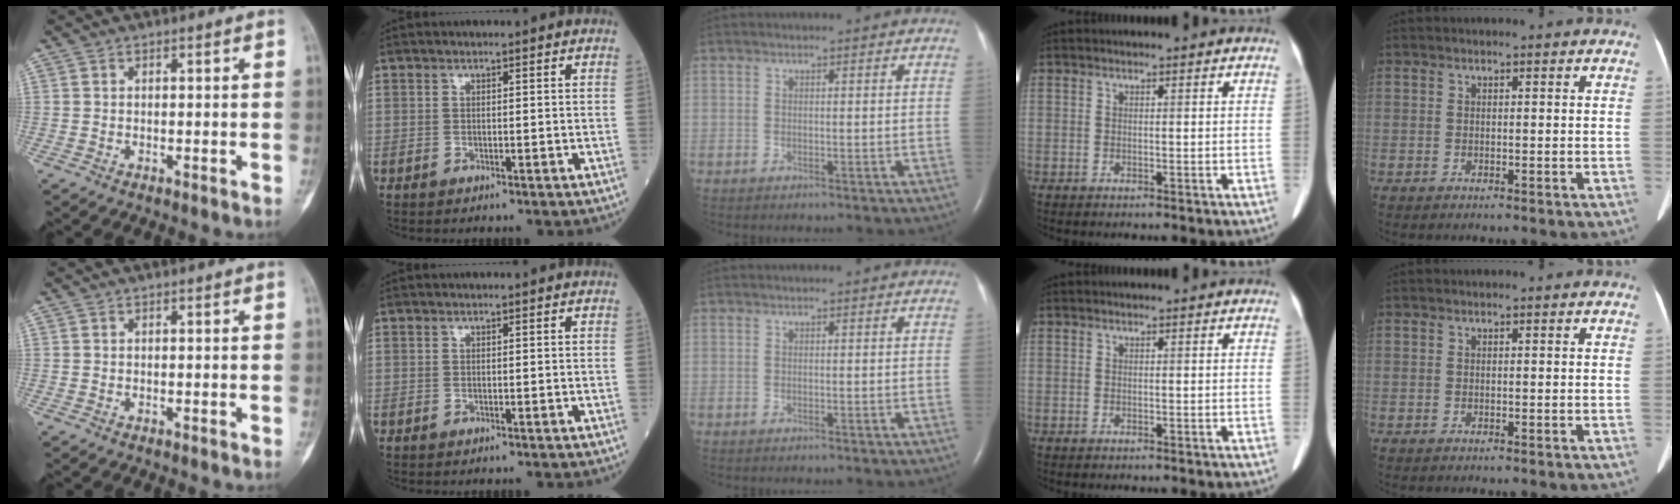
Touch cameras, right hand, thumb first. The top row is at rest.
{}